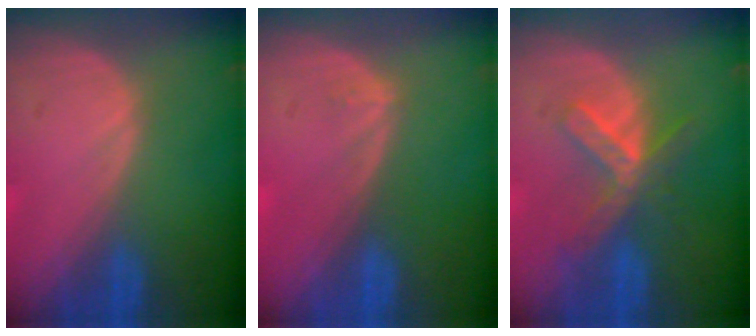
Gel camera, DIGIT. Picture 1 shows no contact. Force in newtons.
{"total": 0.6, "press": 0.4, "slide": 0.5}
{"total": 5.3, "press": 5.3, "slide": 0.8}